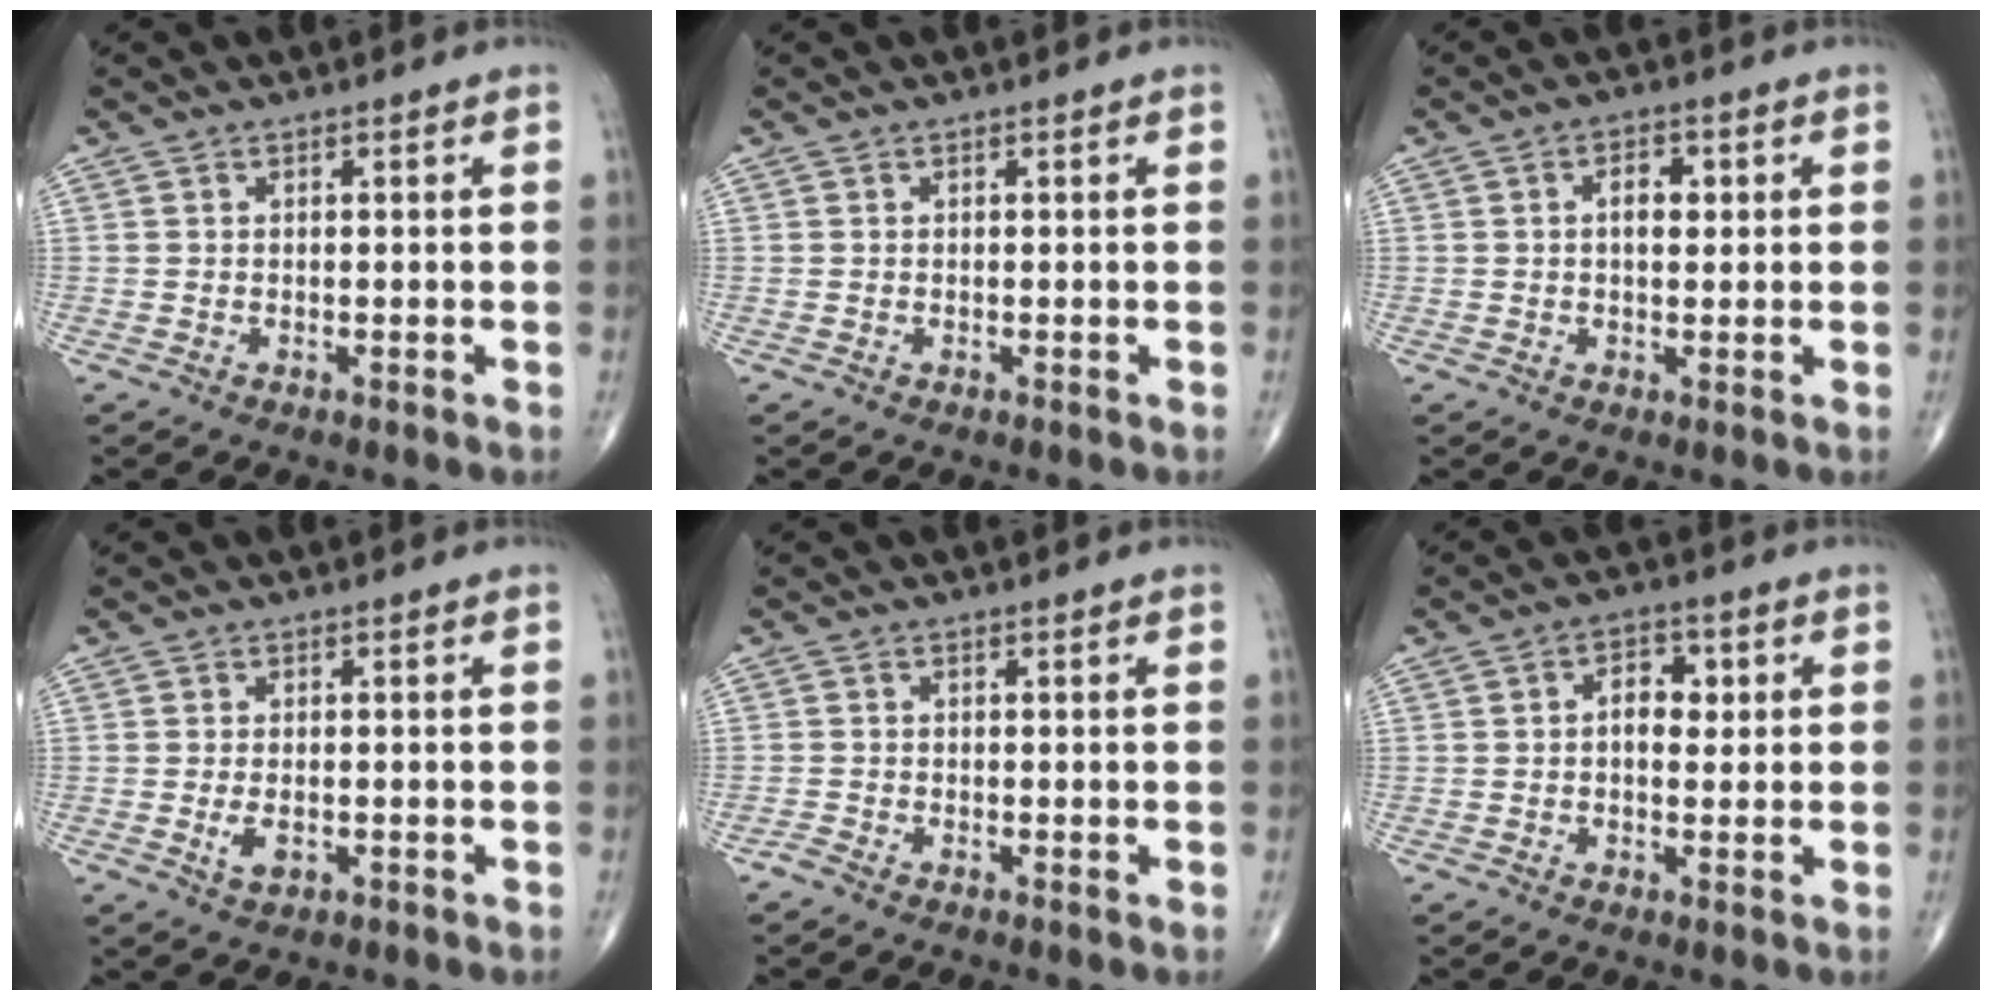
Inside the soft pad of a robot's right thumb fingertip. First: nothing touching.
{"total": 0.0}
{"total": 4.1, "force": [0.8, 2.4, 3.3], "torque": [-0.043, 0.004, 0.009]}
{"total": 2.9, "force": [-0.7, 1.5, 2.4], "torque": [-0.044, -0.003, -0.011]}
{"total": 1.2, "force": [-0.9, 0.3, 0.7], "torque": [-0.021, -0.004, -0.025]}
{"total": 5.0, "force": [0.6, 3.4, 3.7], "torque": [-0.036, 0.009, 0.003]}